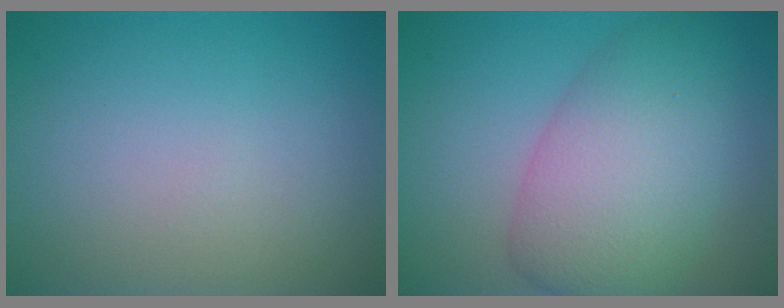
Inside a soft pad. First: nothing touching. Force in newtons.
{"total": 7.8, "press": 7.7, "slide": 0.6}